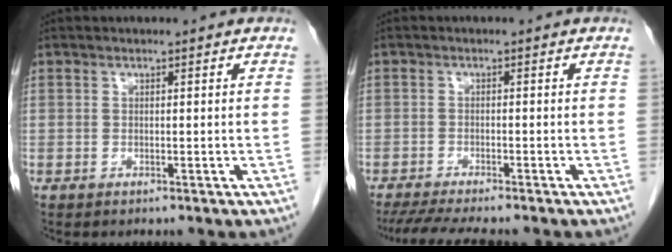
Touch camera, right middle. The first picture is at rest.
{"total": 8.4, "force": [-7.2, 0.6, 4.2], "torque": [-0.061, -0.015, -0.114]}